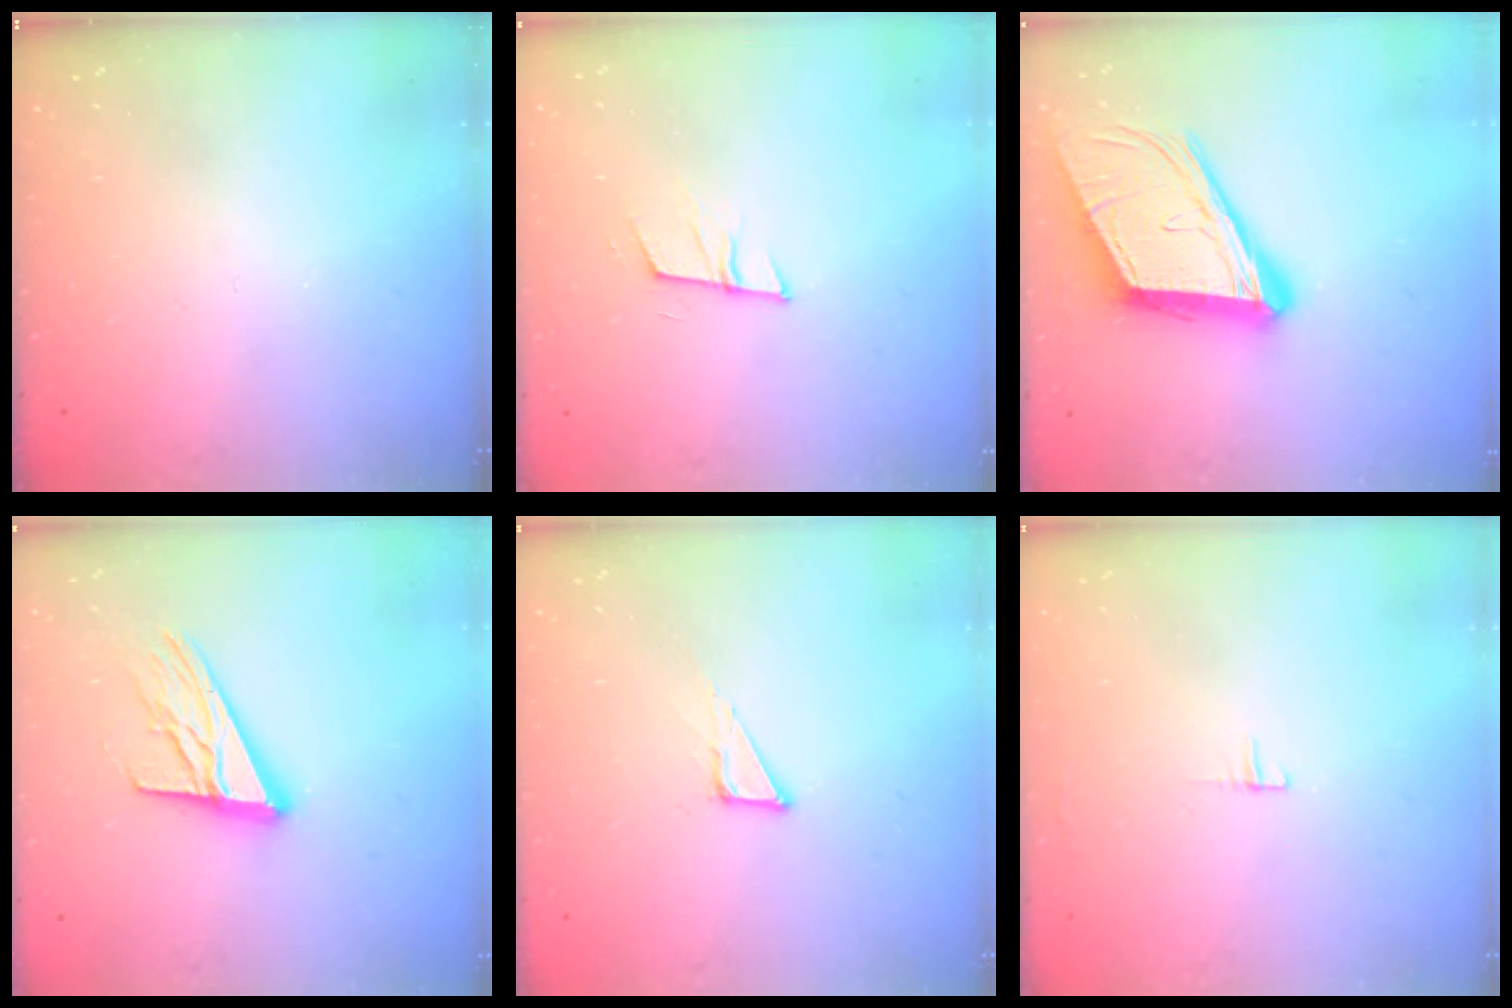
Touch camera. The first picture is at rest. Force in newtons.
{"total": 7.9, "press": 7.3, "slide": 3.0}
{"total": 18.6, "press": 18.2, "slide": 3.8}
{"total": 15.9, "press": 15.6, "slide": 2.7}
{"total": 1.9, "press": 1.9, "slide": 0.1}
{"total": 3.6, "press": 3.5, "slide": 0.3}